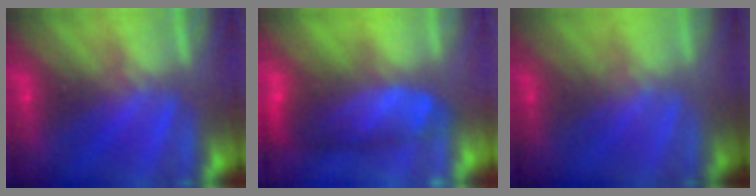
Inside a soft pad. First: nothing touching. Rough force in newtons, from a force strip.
{"total": 10.9}
{"total": 1.8}